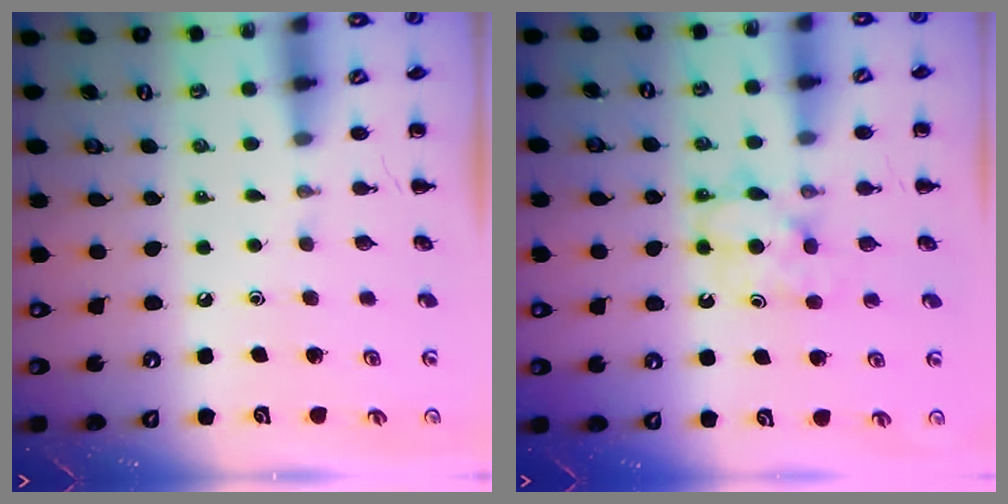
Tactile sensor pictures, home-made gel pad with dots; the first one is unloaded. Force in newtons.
{"total": 5.4, "press": 5.3, "slide": 1.0}